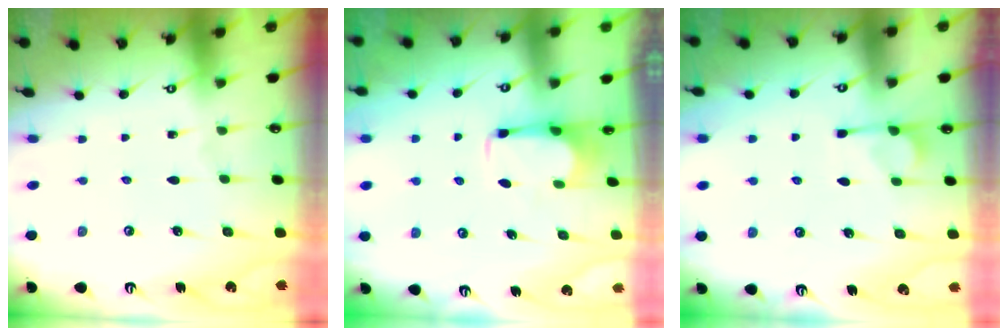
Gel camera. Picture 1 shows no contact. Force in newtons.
{"total": 2.8, "press": 2.8, "slide": 0.5}
{"total": 1.2, "press": 0.3, "slide": 1.1}